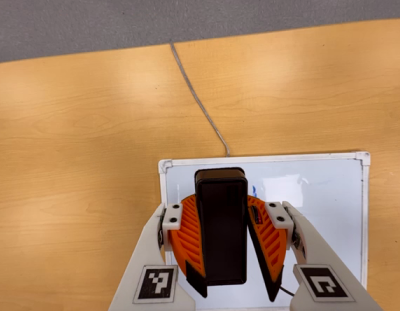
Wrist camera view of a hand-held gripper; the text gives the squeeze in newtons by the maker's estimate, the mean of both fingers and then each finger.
{"total": 8.8, "left": 9.1, "right": 8.5}